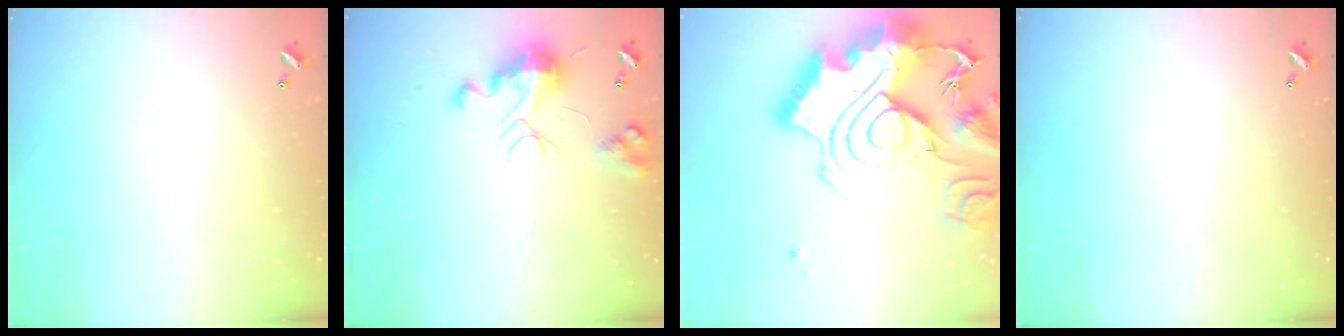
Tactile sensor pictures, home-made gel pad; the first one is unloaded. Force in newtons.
{"total": 9.0, "press": 9.0, "slide": 0.5}
{"total": 0.7, "press": 0.7, "slide": 0.0}
{"total": 0.0}